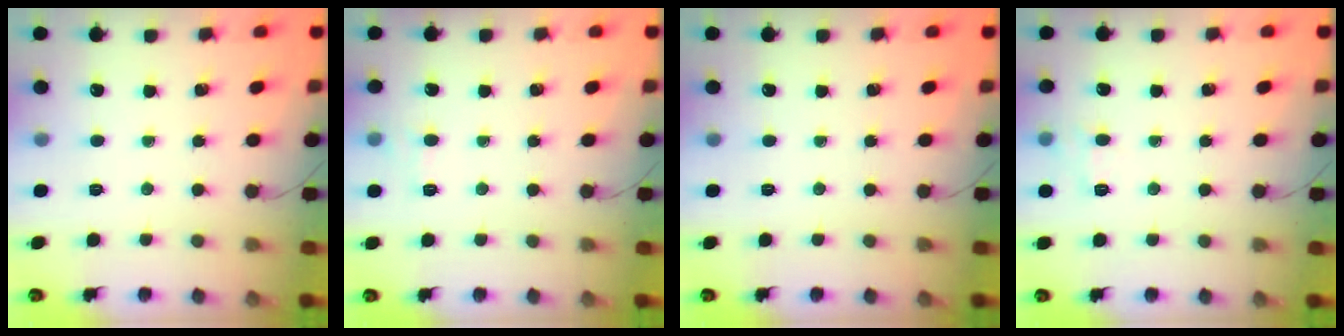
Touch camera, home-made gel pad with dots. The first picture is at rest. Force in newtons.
{"total": 6.8, "press": 6.5, "slide": 2.0}
{"total": 0.0}
{"total": 7.8, "press": 7.5, "slide": 2.1}